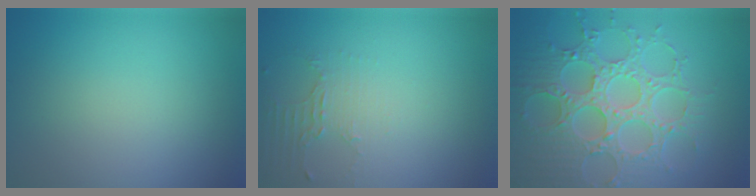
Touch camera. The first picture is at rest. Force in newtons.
{"total": 1.9, "press": 1.4, "slide": 1.3}
{"total": 7.7, "press": 6.2, "slide": 4.6}